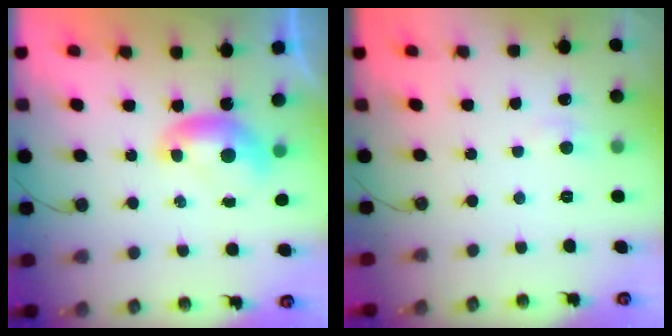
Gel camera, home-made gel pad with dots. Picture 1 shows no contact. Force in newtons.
{"total": 1.6, "press": 1.5, "slide": 0.5}